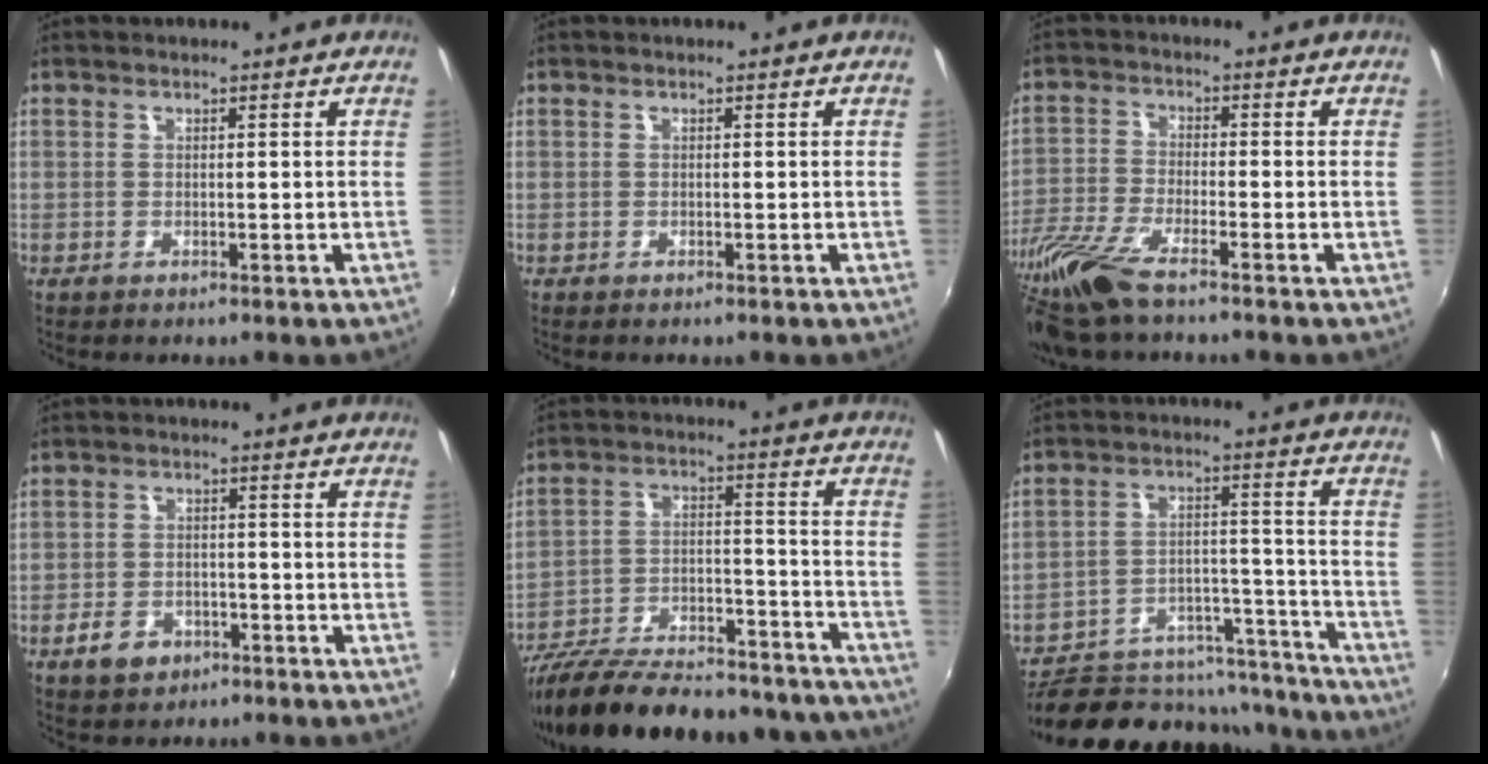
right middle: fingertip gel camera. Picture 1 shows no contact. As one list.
[{"total": 0.0}, {"total": 13.1, "force": [-10.1, 2.0, 8.1], "torque": [-0.189, -0.038, -0.202]}, {"total": 5.9, "force": [-3.4, 4.0, 2.6], "torque": [-0.073, 0.003, -0.054]}, {"total": 31.1, "force": [-26.3, 9.9, 13.3], "torque": [-0.243, 0.006, -0.359]}, {"total": 21.5, "force": [-17.9, 9.7, 6.9], "torque": [-0.130, 0.046, -0.226]}]